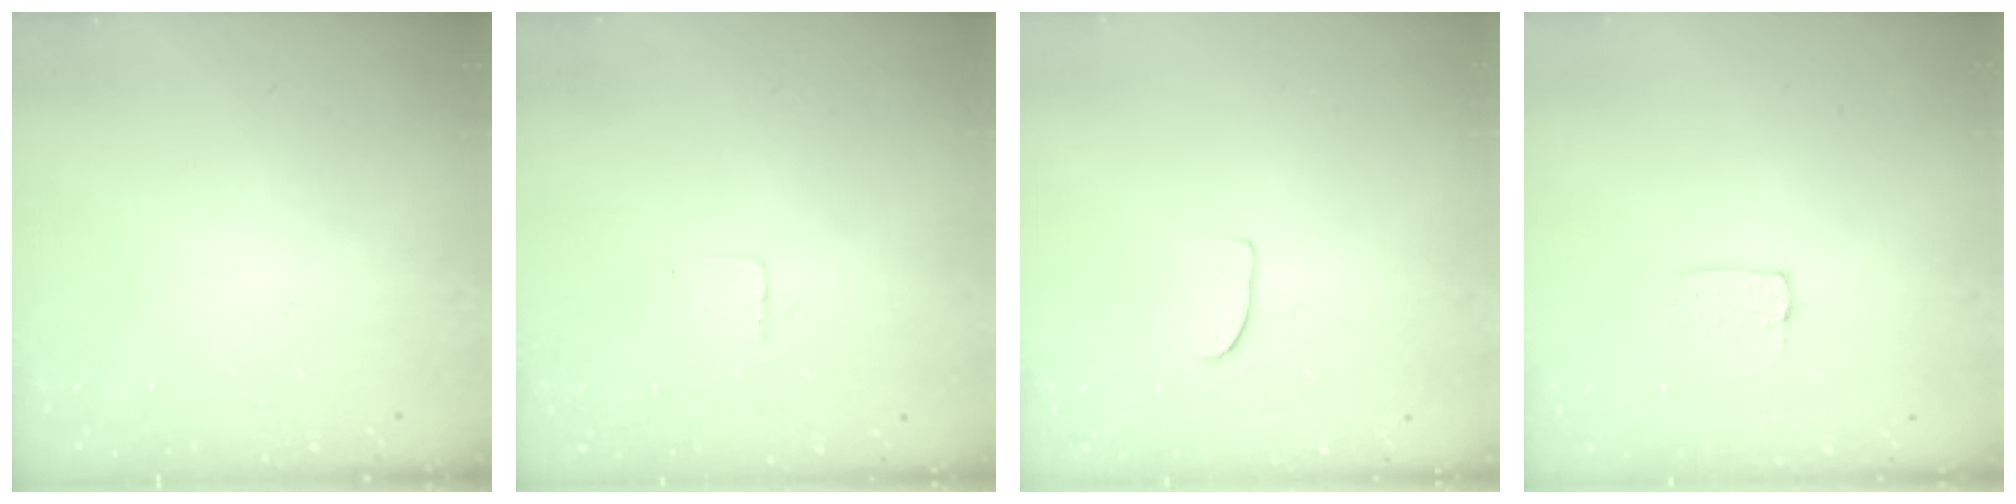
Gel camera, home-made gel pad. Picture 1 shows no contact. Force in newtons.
{"total": 1.9, "press": 1.9, "slide": 0.1}
{"total": 5.3, "press": 5.3, "slide": 0.5}
{"total": 3.4, "press": 3.4, "slide": 0.1}